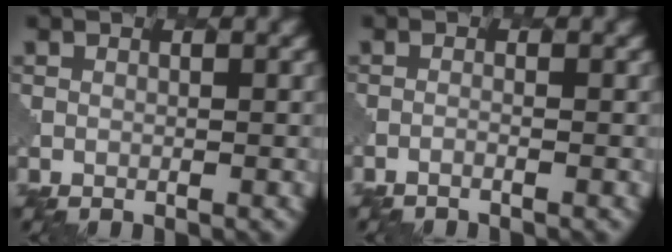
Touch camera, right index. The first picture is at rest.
{"total": 0.9, "force": [-0.7, 0.2, 0.5], "torque": [0.000, -0.004, -0.023]}